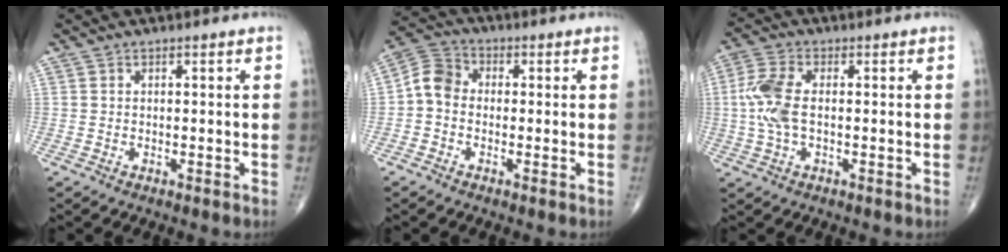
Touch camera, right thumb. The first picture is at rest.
{"total": 5.8, "force": [-0.7, 4.7, 3.4], "torque": [-0.049, 0.020, -0.030]}
{"total": 7.7, "force": [0.0, 3.8, 6.7], "torque": [-0.172, 0.013, -0.003]}